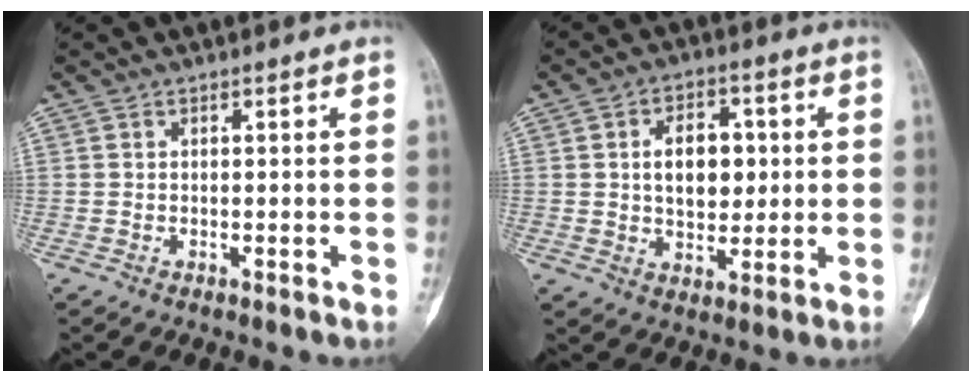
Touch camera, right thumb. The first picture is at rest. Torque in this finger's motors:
{"motor_torque": [0.39, 2.05, 0.37, -0.31, 0.02]}